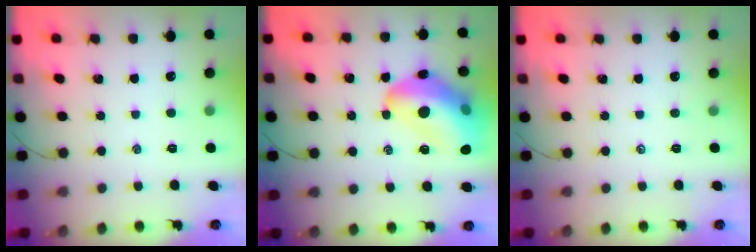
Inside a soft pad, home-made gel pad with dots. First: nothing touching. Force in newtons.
{"total": 21.2, "press": 21.0, "slide": 3.3}
{"total": 0.0}